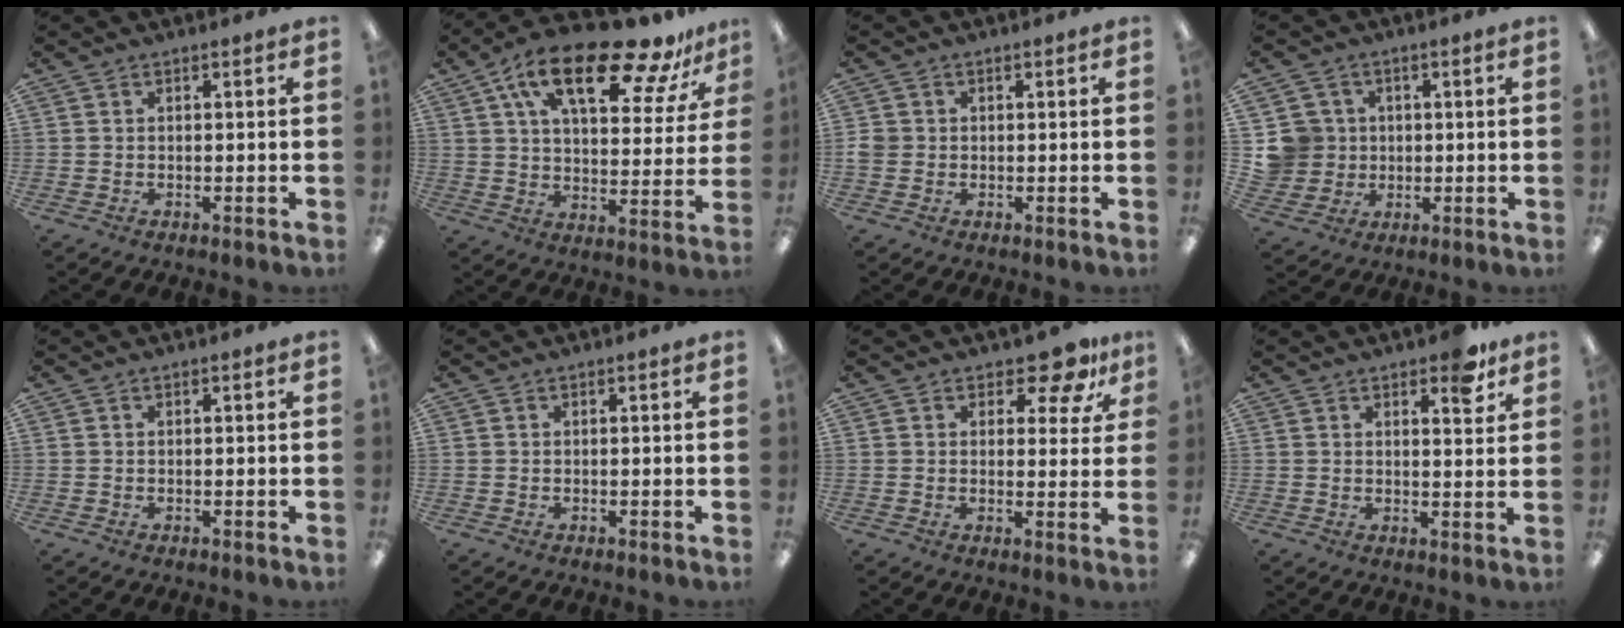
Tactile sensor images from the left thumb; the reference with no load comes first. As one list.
[{"total": 22.7, "force": [14.0, 8.8, 15.6], "torque": [-0.256, -0.065, 0.231]}, {"total": 2.2, "force": [0.0, 2.1, 0.6], "torque": [-0.011, 0.005, -0.001]}, {"total": 8.1, "force": [1.4, 7.9, 1.1], "torque": [-0.047, 0.008, 0.034]}, {"total": 0.0}, {"total": 0.0}, {"total": 7.8, "force": [5.6, 3.6, 4.1], "torque": [-0.042, -0.037, 0.091]}, {"total": 6.2, "force": [4.5, 2.4, 3.6], "torque": [-0.033, -0.023, 0.071]}]